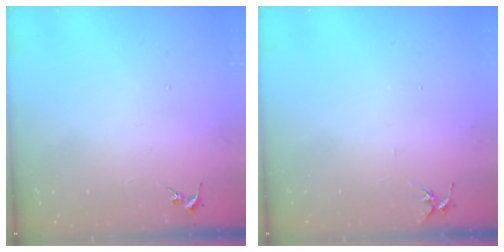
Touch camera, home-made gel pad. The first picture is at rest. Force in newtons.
{"total": 4.9, "press": 4.8, "slide": 0.5}